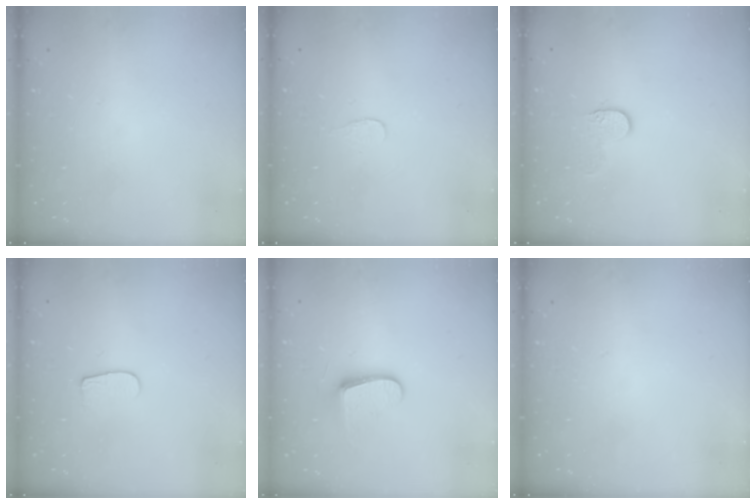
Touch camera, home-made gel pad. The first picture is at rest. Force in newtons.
{"total": 3.0, "press": 3.0, "slide": 0.2}
{"total": 4.6, "press": 4.6, "slide": 0.3}
{"total": 5.9, "press": 5.9, "slide": 0.6}
{"total": 8.9, "press": 8.8, "slide": 0.8}
{"total": 0.0}